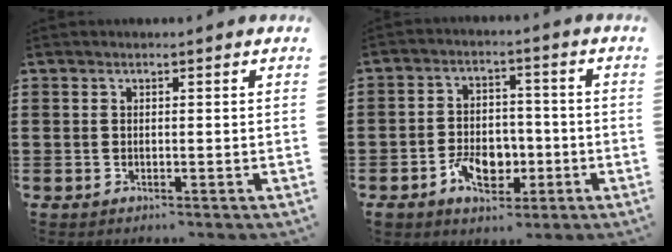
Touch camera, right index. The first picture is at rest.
{"total": 7.2, "force": [-2.8, 4.8, 4.6], "torque": [-0.067, 0.016, -0.044]}